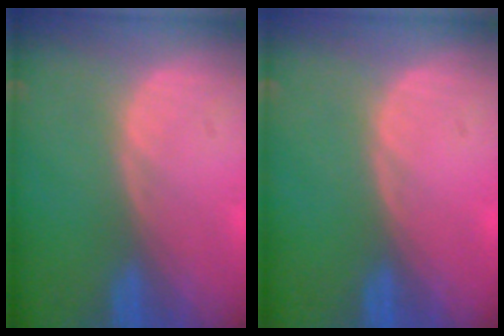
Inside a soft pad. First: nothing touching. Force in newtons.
{"total": 0.0}